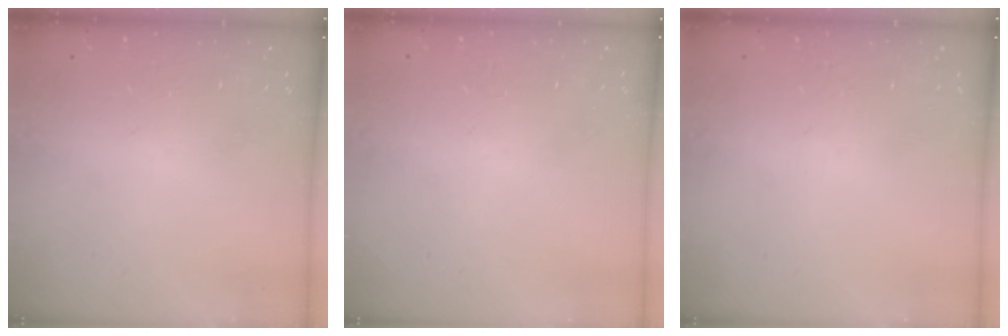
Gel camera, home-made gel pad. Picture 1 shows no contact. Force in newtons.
{"total": 0.9, "press": 0.9, "slide": 0.0}
{"total": 0.0}